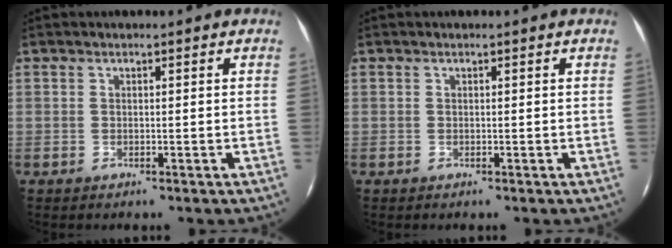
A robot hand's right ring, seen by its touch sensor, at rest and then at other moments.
{"total": 0.0}